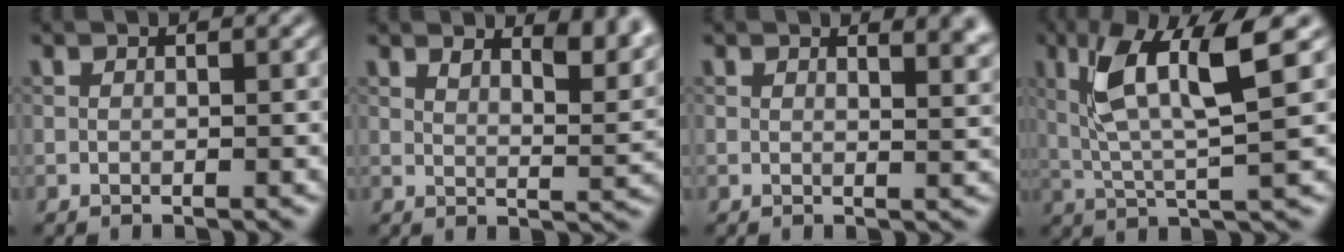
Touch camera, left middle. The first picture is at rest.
{"total": 4.8, "force": [3.4, 1.5, 3.1], "torque": [-0.042, -0.004, 0.053]}
{"total": 3.1, "force": [2.2, 1.1, 1.9], "torque": [-0.012, 0.003, 0.031]}
{"total": 7.8, "force": [2.6, 1.4, 7.3], "torque": [-0.147, 0.006, 0.048]}